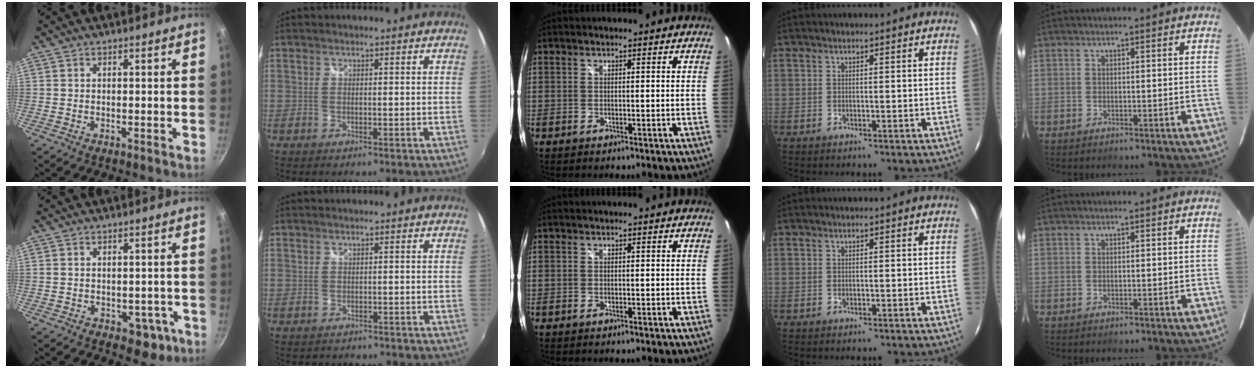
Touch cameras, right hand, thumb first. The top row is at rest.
{"thumb": {"total": 5.4, "force": [-1.8, 3.8, 3.3], "torque": [-0.012, 0.017, -0.008]}, "index": {"total": 1.8, "force": [-1.5, 1.0, 0.1], "torque": [-0.004, -0.001, -0.020]}}